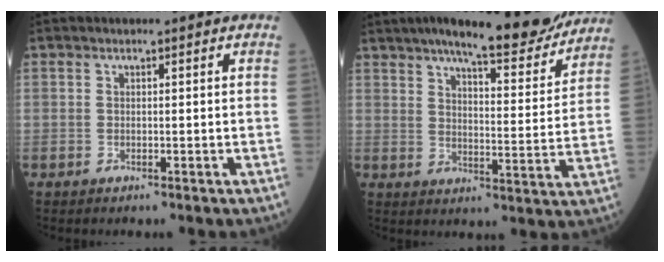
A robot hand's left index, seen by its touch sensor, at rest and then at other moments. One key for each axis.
{"total": 18.6, "fx": 15.8, "fy": 3.1, "fz": 9.4, "tx": -0.133, "ty": -0.012, "tz": 0.209}